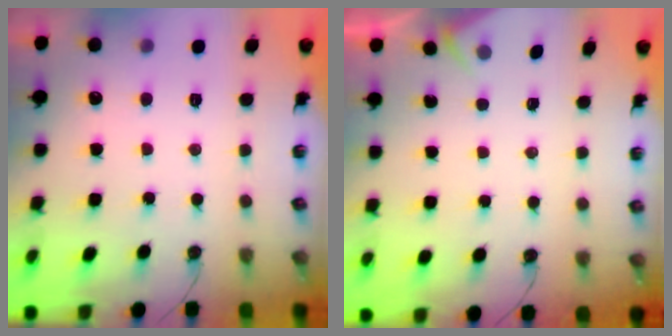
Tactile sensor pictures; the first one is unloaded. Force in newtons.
{"total": 2.2, "press": 2.1, "slide": 0.4}